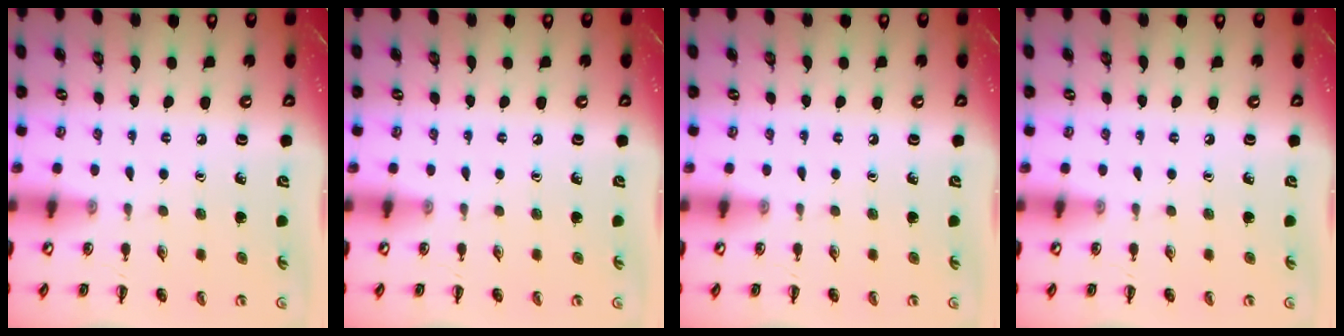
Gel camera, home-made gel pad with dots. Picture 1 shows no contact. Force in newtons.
{"total": 0.0}
{"total": 0.0}
{"total": 0.0}